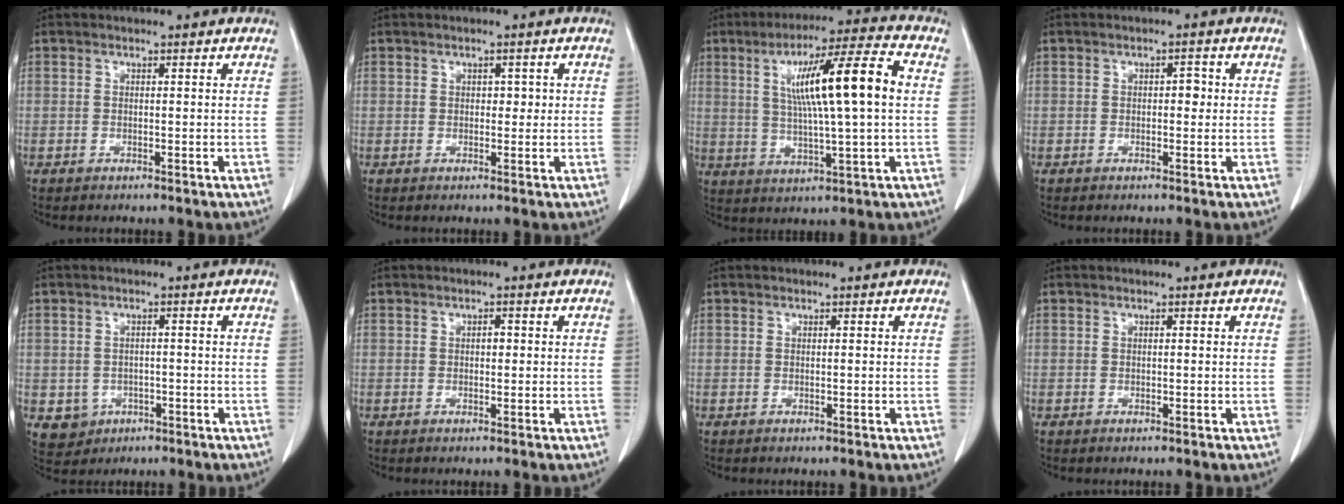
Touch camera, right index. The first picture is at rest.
{"total": 2.5, "force": [0.4, 1.6, 1.9], "torque": [-0.038, 0.011, 0.010]}
{"total": 15.2, "force": [2.6, 1.0, 15.0], "torque": [-0.252, 0.019, 0.044]}
{"total": 2.2, "force": [0.1, 1.2, 1.8], "torque": [-0.029, 0.015, 0.002]}
{"total": 5.4, "force": [-1.8, 4.8, 1.4], "torque": [-0.022, 0.007, -0.014]}
{"total": 1.6, "force": [0.1, 0.9, 1.3], "torque": [-0.024, 0.003, 0.002]}
{"total": 0.0}
{"total": 0.0}